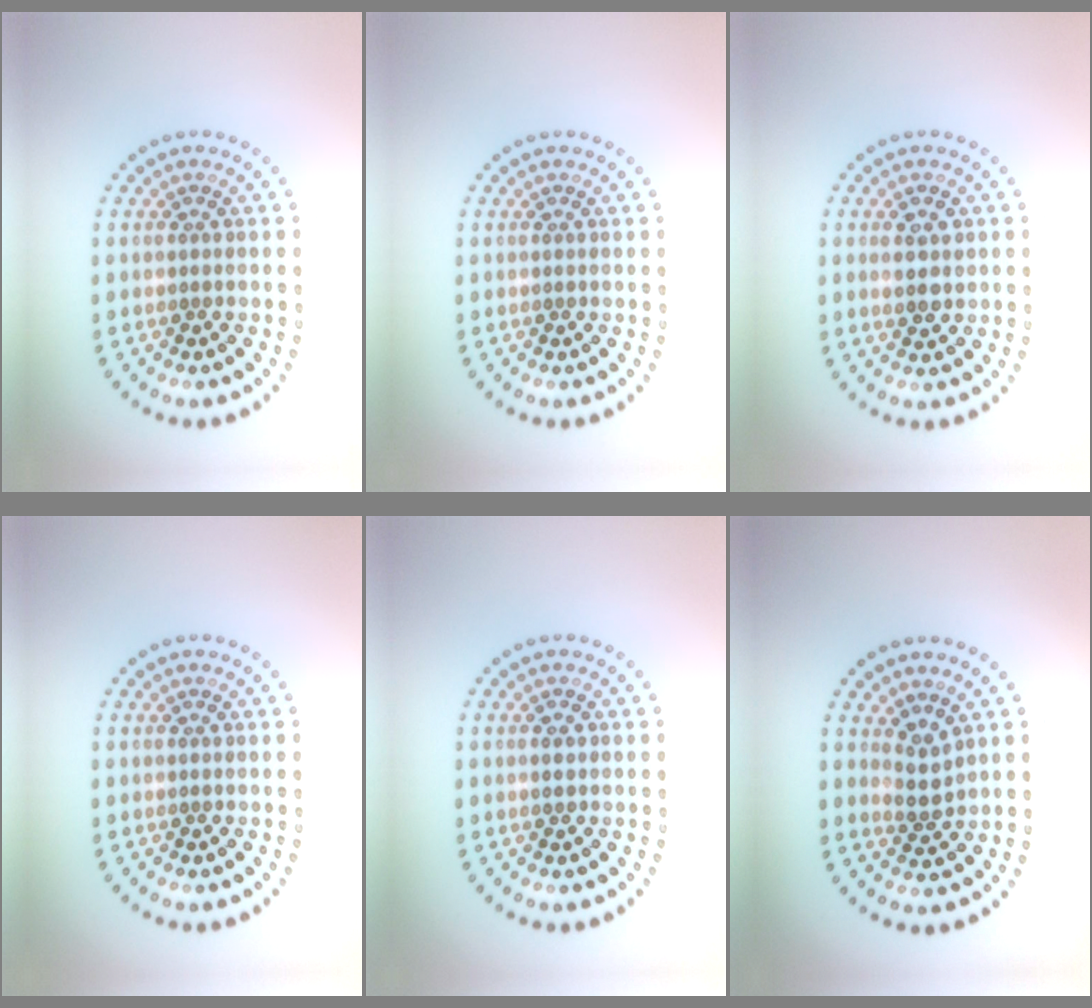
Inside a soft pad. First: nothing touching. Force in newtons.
{"total": 0.0}
{"total": 2.3, "press": 2.3, "slide": 0.4}
{"total": 0.0}
{"total": 1.1, "press": 1.1, "slide": 0.0}
{"total": 1.9, "press": 1.6, "slide": 1.0}